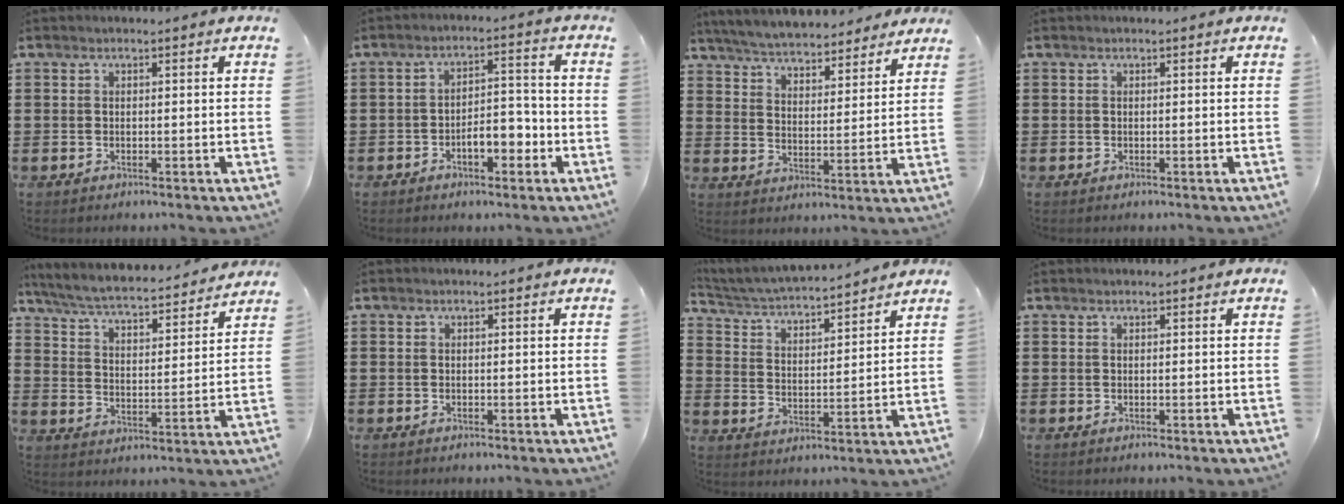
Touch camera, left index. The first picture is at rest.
{"total": 6.0, "force": [-2.8, 2.7, 4.5], "torque": [-0.068, 0.011, -0.054]}
{"total": 5.6, "force": [5.5, 0.2, 0.5], "torque": [-0.037, -0.032, 0.097]}
{"total": 0.0}
{"total": 5.1, "force": [4.8, 0.1, 1.6], "torque": [-0.054, -0.036, 0.076]}
{"total": 0.0}
{"total": 3.7, "force": [3.6, -0.1, 0.8], "torque": [-0.037, -0.031, 0.055]}
{"total": 0.0}